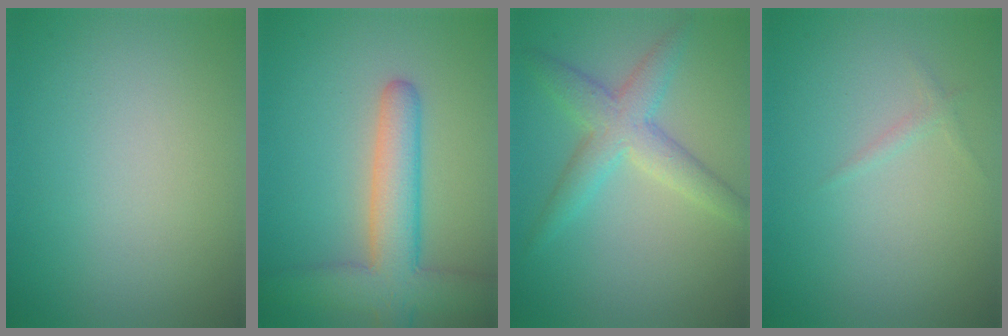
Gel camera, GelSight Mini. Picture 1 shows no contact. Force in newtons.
{"total": 6.6, "press": 6.5, "slide": 0.5}
{"total": 4.0, "press": 4.0, "slide": 0.2}
{"total": 0.6, "press": 0.6, "slide": 0.1}